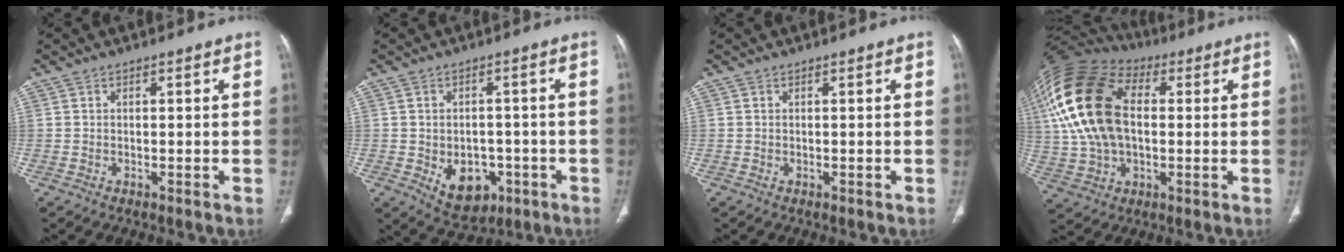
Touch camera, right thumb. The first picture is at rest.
{"total": 8.6, "force": [-2.9, 6.3, 5.2], "torque": [-0.047, 0.013, -0.025]}
{"total": 0.0}
{"total": 22.8, "force": [3.5, 14.1, 17.6], "torque": [-0.367, 0.016, 0.059]}